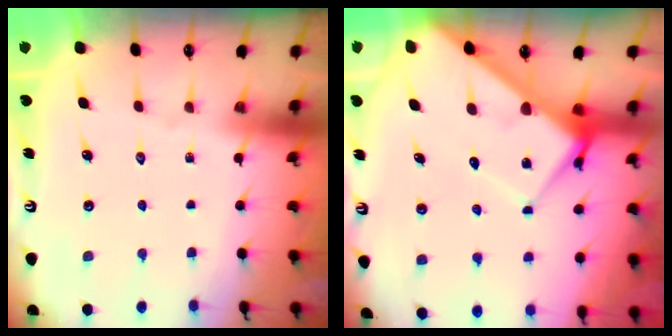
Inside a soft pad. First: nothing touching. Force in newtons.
{"total": 9.5, "press": 9.5, "slide": 0.9}